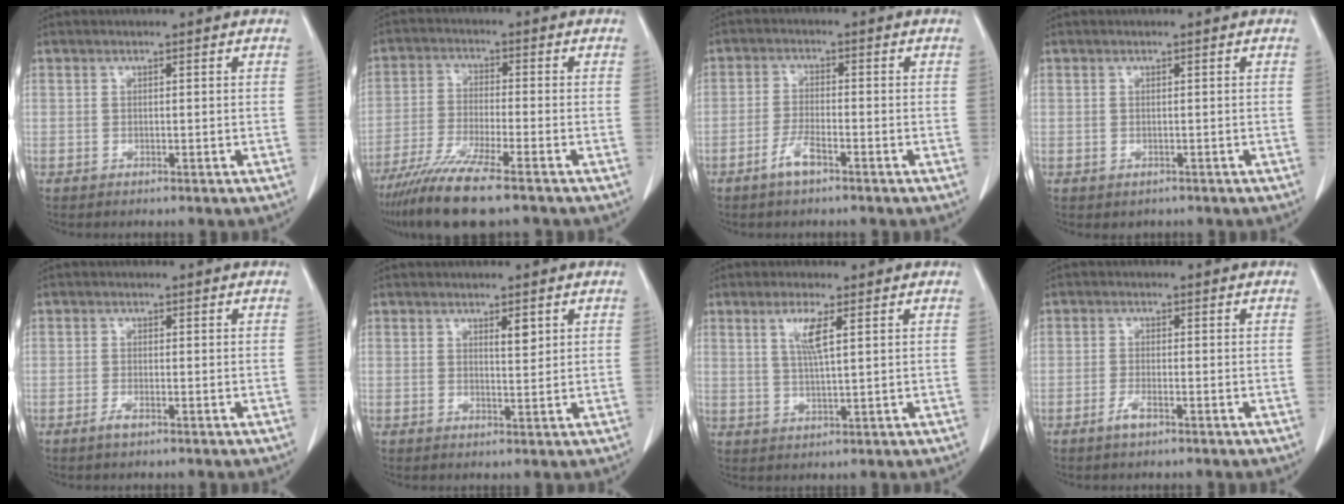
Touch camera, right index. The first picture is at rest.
{"total": 10.8, "force": [-8.0, 0.3, 7.2], "torque": [-0.133, -0.031, -0.141]}
{"total": 3.6, "force": [-2.4, 0.7, 2.7], "torque": [-0.056, 0.000, -0.045]}
{"total": 1.0, "force": [-0.4, 0.9, 0.1], "torque": [-0.007, 0.004, 0.000]}
{"total": 1.4, "force": [-0.9, 0.2, 1.0], "torque": [-0.020, 0.000, -0.014]}
{"total": 2.1, "force": [1.2, 0.5, 1.7], "torque": [-0.025, -0.003, 0.022]}
{"total": 4.3, "force": [1.7, 0.0, 3.9], "torque": [-0.082, -0.003, 0.036]}
{"total": 2.1, "force": [-1.3, 0.4, 1.6], "torque": [-0.033, 0.000, -0.025]}